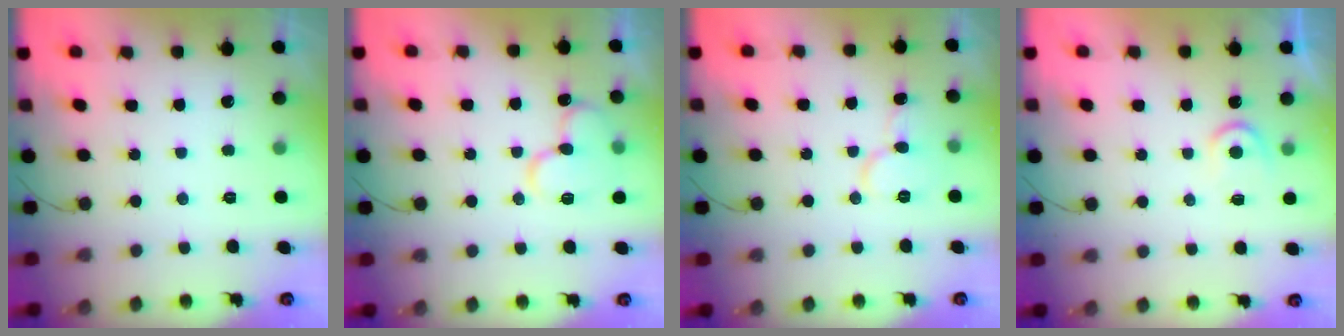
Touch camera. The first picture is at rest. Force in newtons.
{"total": 13.3, "press": 13.3, "slide": 1.6}
{"total": 7.5, "press": 7.4, "slide": 0.8}
{"total": 4.4, "press": 4.4, "slide": 0.5}